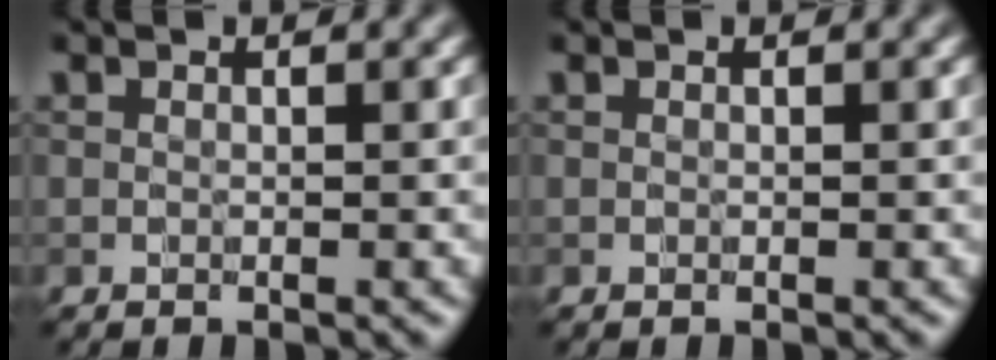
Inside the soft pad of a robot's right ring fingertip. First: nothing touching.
{"total": 0.0}